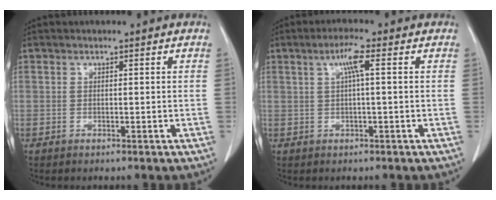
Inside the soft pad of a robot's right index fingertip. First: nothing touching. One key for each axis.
{"total": 3.4, "fx": 1.0, "fy": 0.0, "fz": 3.3, "tx": -0.064, "ty": 0.009, "tz": 0.019}